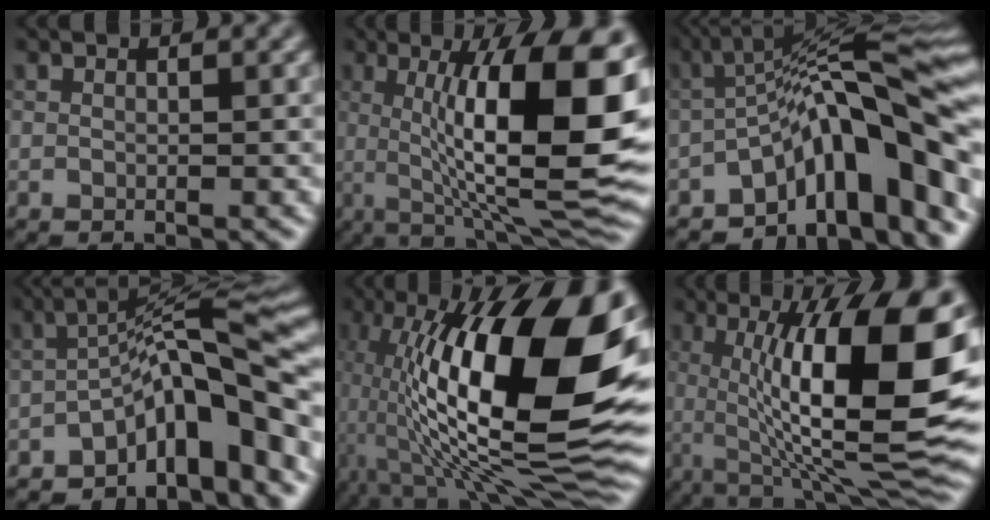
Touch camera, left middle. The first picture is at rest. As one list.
[{"total": 14.6, "force": [1.6, 3.6, 14.1], "torque": [-0.185, 0.004, 0.024]}, {"total": 13.2, "force": [-5.1, 3.7, 11.5], "torque": [-0.146, 0.031, -0.081]}, {"total": 10.2, "force": [-5.2, 2.5, 8.4], "torque": [-0.099, 0.028, -0.090]}, {"total": 19.3, "force": [0.5, 7.5, 17.7], "torque": [-0.293, 0.031, -0.007]}, {"total": 16.0, "force": [2.3, 4.2, 15.3], "torque": [-0.204, 0.005, 0.035]}]